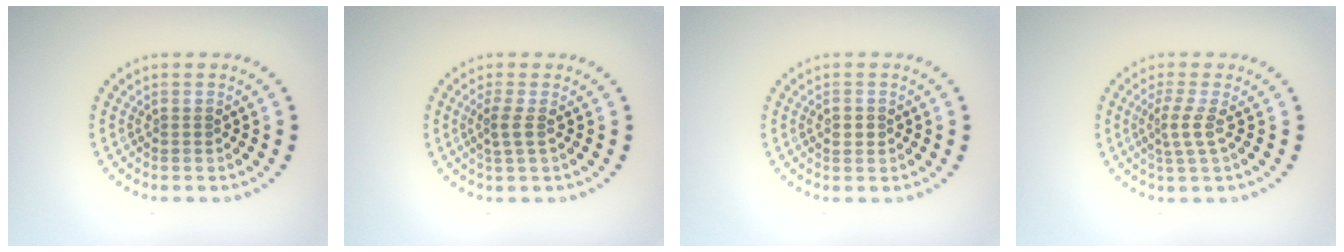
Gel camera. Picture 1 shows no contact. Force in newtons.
{"total": 1.6, "press": 1.2, "slide": 1.0}
{"total": 1.1, "press": 1.1, "slide": 0.1}
{"total": 2.2, "press": 1.6, "slide": 1.5}